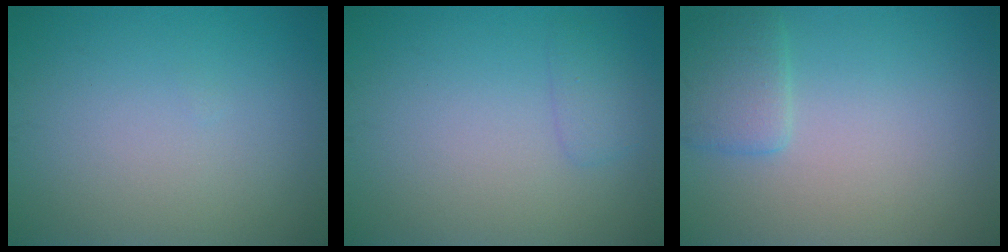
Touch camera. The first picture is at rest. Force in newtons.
{"total": 1.4, "press": 1.4, "slide": 0.1}
{"total": 2.4, "press": 2.3, "slide": 0.2}